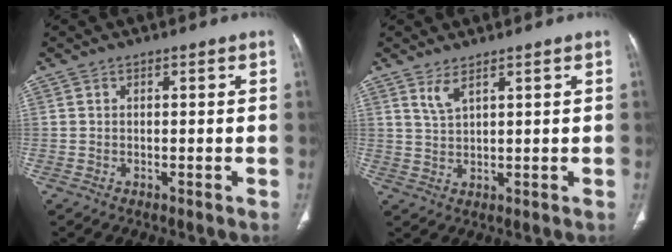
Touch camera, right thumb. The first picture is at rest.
{"total": 2.8, "force": [2.0, 0.6, 1.9], "torque": [-0.044, -0.015, 0.048]}